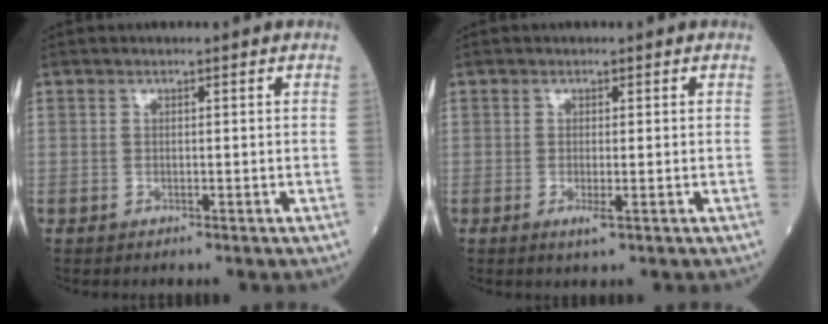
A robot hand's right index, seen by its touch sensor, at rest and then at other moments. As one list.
[{"total": 1.5, "force": [-0.6, 0.1, 1.3], "torque": [-0.025, -0.005, -0.009]}]